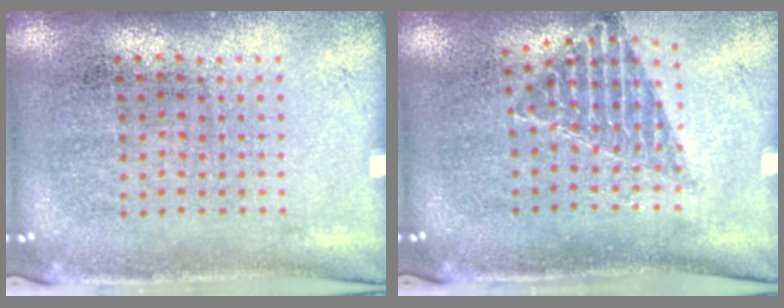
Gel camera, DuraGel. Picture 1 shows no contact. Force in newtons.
{"total": 0.9, "press": 0.8, "slide": 0.2}